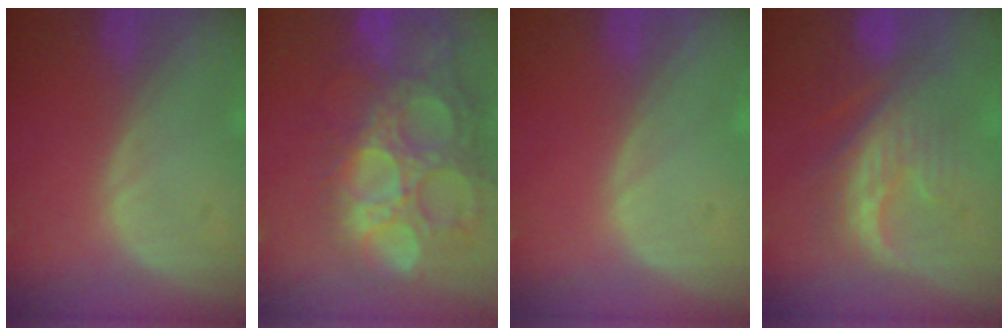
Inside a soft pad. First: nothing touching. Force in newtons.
{"total": 15.6, "press": 12.9, "slide": 8.7}
{"total": 0.0}
{"total": 8.3, "press": 8.1, "slide": 2.0}